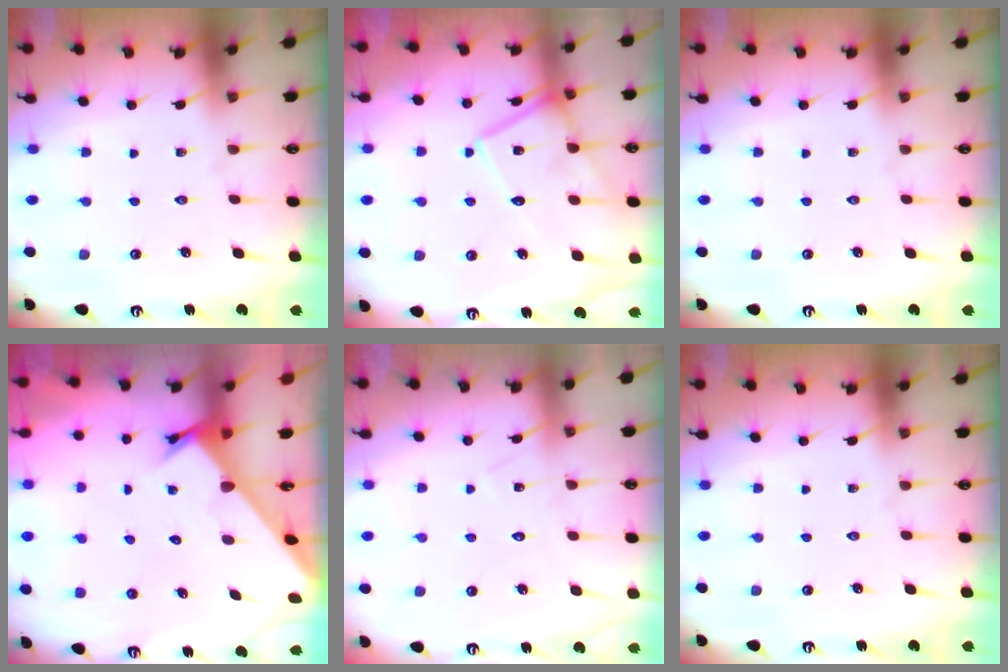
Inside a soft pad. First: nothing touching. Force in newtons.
{"total": 17.2, "press": 17.1, "slide": 1.6}
{"total": 0.0}
{"total": 2.2, "press": 2.2, "slide": 0.2}
{"total": 7.2, "press": 7.2, "slide": 0.4}
{"total": 0.0}